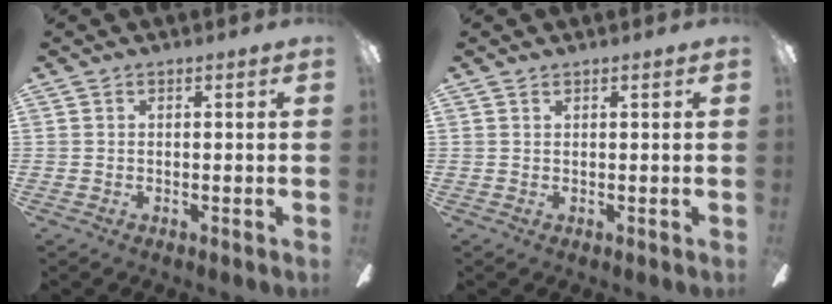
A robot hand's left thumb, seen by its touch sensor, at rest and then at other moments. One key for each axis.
{"total": 0.6, "fx": 0.4, "fy": 0.3, "fz": 0.3, "tx": -0.008, "ty": 0.002, "tz": 0.007}